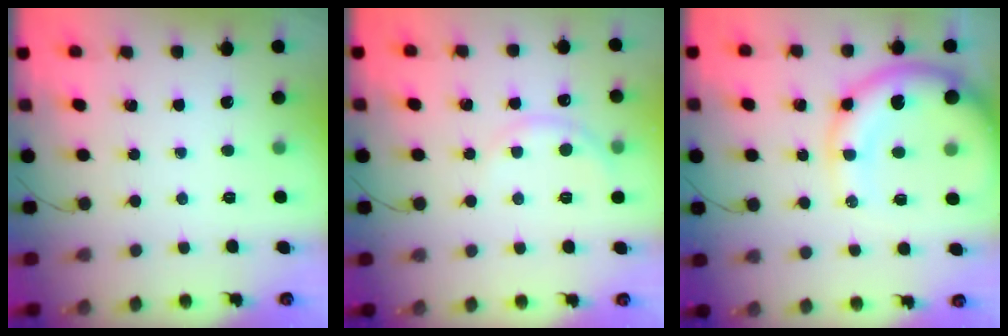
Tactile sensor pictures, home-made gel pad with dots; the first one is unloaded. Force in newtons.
{"total": 3.9, "press": 3.7, "slide": 1.0}
{"total": 13.0, "press": 12.6, "slide": 3.2}